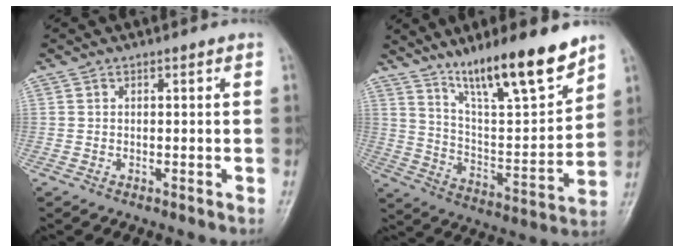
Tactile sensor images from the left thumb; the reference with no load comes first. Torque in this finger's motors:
{"motor_torque": [1.40, 1.38, 1.49, -1.28, 0.12]}